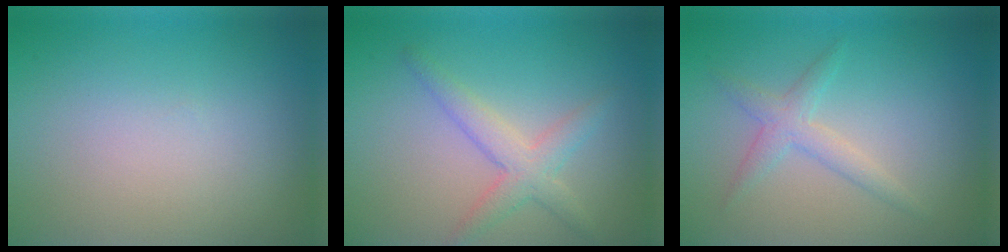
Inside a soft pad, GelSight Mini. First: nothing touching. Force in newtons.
{"total": 3.0, "press": 3.0, "slide": 0.1}
{"total": 2.1, "press": 2.1, "slide": 0.1}